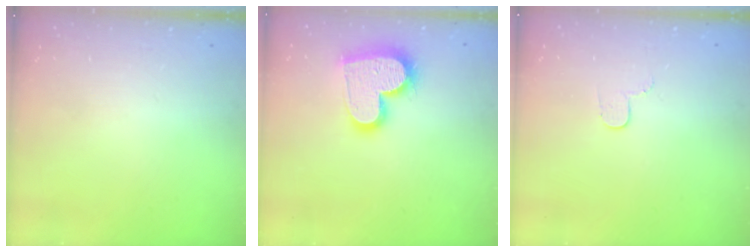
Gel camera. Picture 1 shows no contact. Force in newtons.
{"total": 16.7, "press": 16.7, "slide": 1.0}
{"total": 3.4, "press": 3.4, "slide": 0.4}